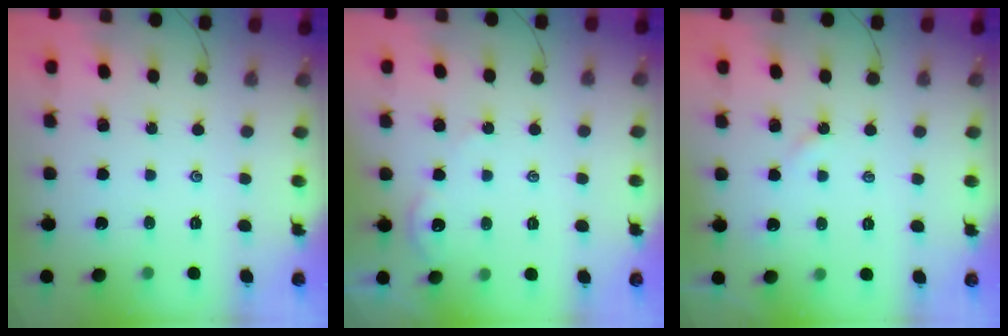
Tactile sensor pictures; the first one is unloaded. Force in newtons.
{"total": 1.7, "press": 1.7, "slide": 0.3}
{"total": 2.7, "press": 2.7, "slide": 0.5}